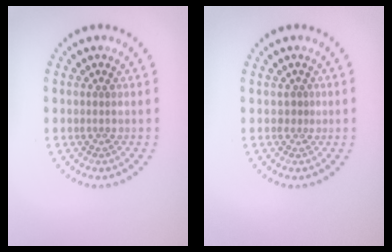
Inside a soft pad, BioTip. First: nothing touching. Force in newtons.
{"total": 0.6, "press": 0.2, "slide": 0.5}